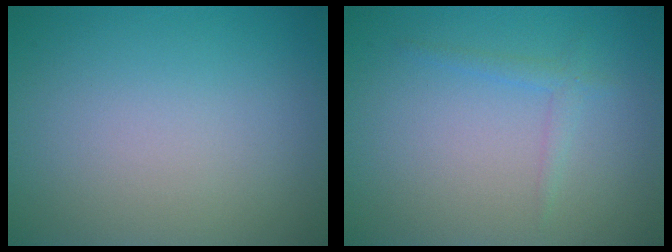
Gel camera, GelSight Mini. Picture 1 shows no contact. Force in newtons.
{"total": 1.2, "press": 1.2, "slide": 0.1}